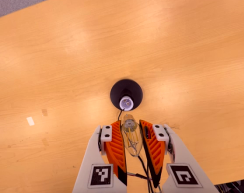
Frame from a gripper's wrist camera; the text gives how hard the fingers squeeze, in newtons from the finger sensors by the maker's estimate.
{"total": 18.4, "left": 19.9, "right": 16.9}